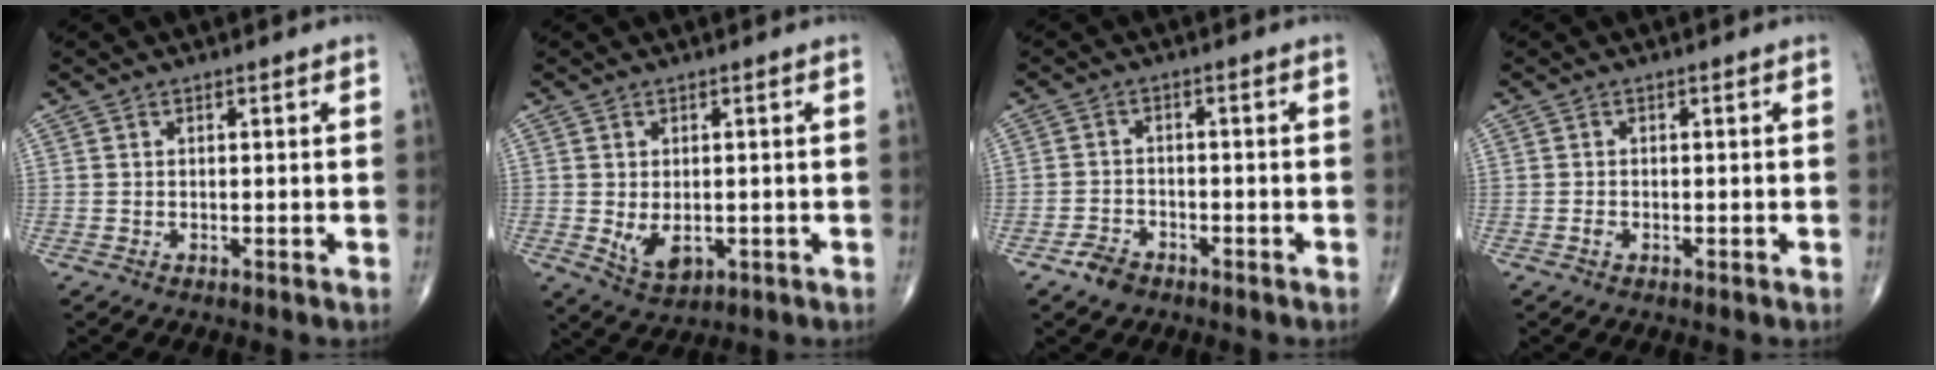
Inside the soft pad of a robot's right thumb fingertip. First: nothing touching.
{"total": 5.1, "force": [-0.8, 3.2, 3.9], "torque": [-0.057, -0.011, 0.000]}
{"total": 3.6, "force": [-2.6, 2.2, 1.3], "torque": [-0.022, 0.014, -0.044]}
{"total": 0.8, "force": [-0.4, 0.5, 0.4], "torque": [-0.008, 0.003, -0.008]}